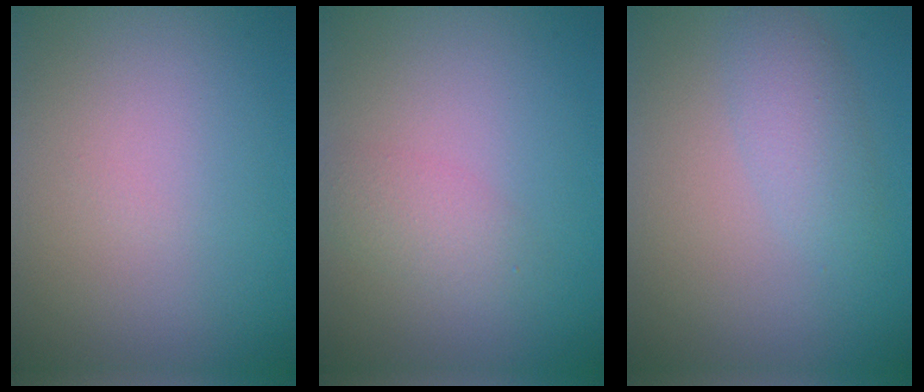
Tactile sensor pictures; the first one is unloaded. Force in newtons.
{"total": 1.9, "press": 1.9, "slide": 0.1}
{"total": 2.4, "press": 2.4, "slide": 0.1}